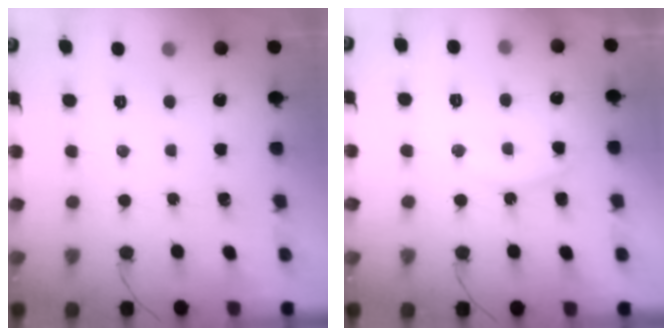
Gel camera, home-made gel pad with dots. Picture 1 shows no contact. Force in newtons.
{"total": 11.9, "press": 11.9, "slide": 0.8}